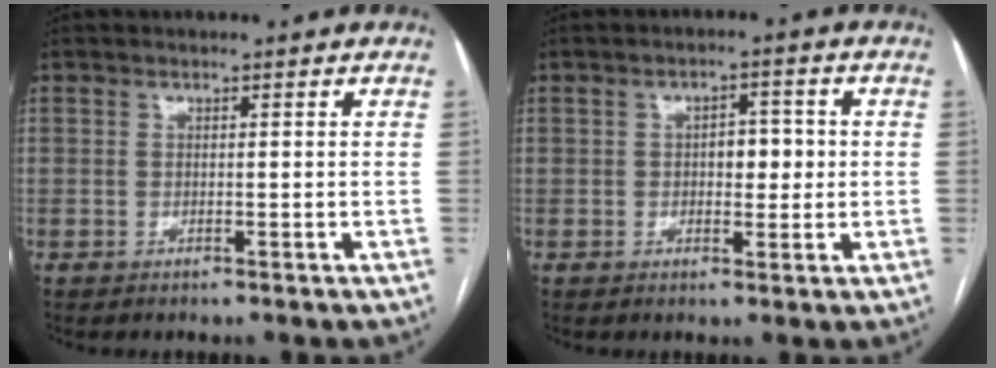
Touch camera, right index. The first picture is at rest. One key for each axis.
{"total": 4.0, "fx": 0.1, "fy": 2.1, "fz": 3.4, "tx": -0.046, "ty": 0.011, "tz": 0.004}